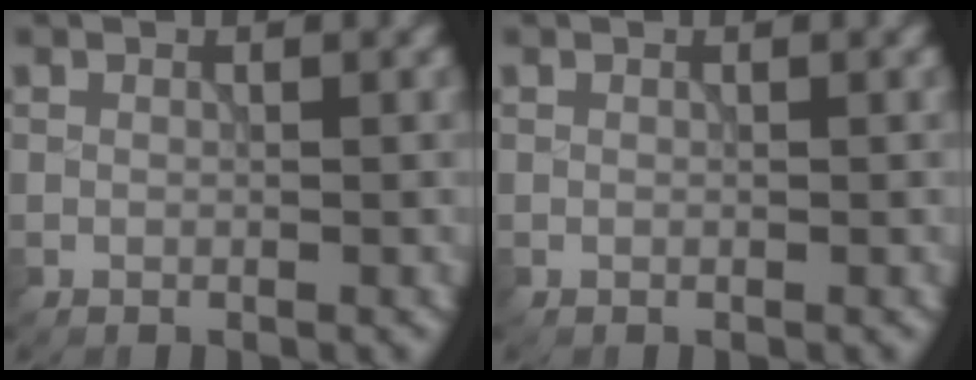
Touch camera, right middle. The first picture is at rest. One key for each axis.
{"total": 0.0}